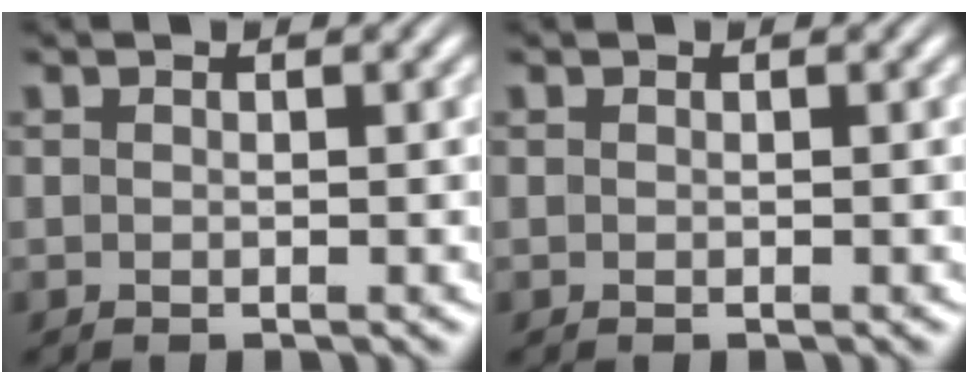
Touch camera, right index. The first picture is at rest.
{"total": 0.0}